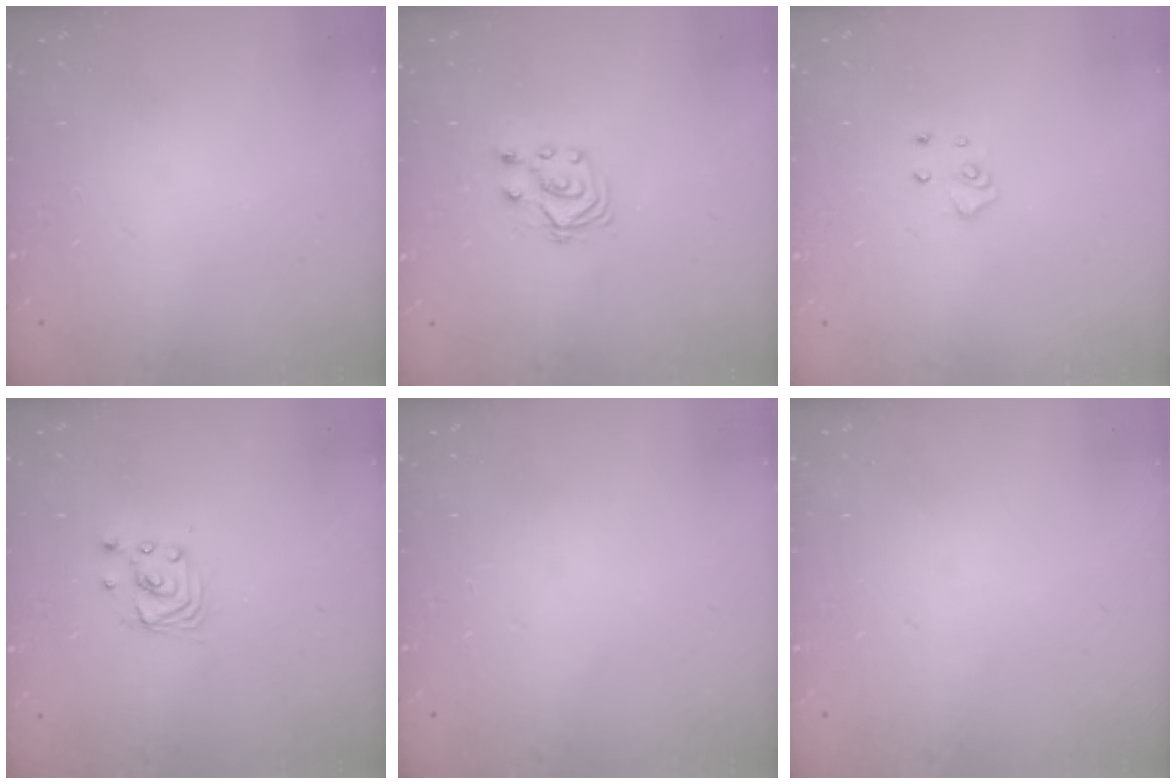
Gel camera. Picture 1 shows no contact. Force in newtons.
{"total": 3.1, "press": 3.0, "slide": 0.7}
{"total": 4.2, "press": 4.1, "slide": 0.4}
{"total": 2.8, "press": 2.8, "slide": 0.2}
{"total": 0.0}
{"total": 0.0}